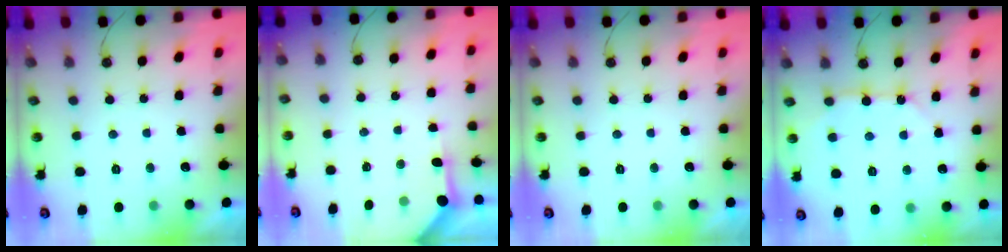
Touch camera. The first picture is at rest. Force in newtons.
{"total": 3.0, "press": 3.0, "slide": 0.3}
{"total": 0.0}
{"total": 9.0, "press": 9.0, "slide": 0.8}